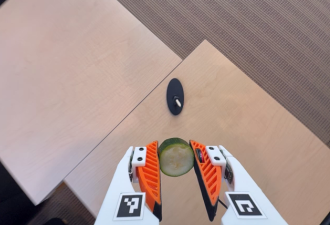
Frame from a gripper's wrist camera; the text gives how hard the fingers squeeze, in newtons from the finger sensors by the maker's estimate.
{"total": 13.7, "left": 13.8, "right": 13.7}